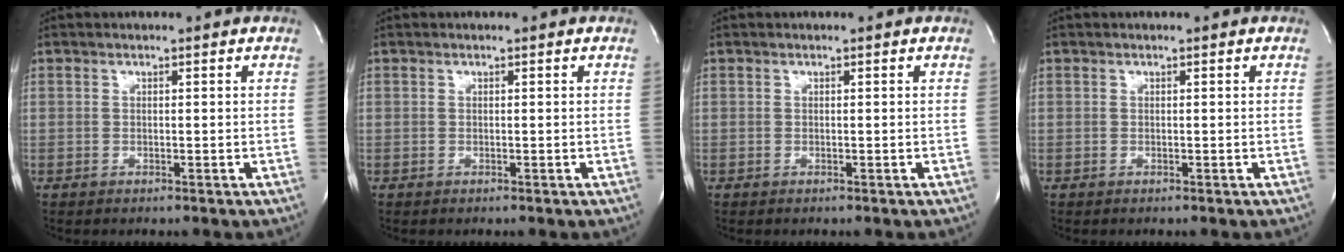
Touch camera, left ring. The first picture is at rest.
{"total": 0.0}
{"total": 0.0}
{"total": 0.0}